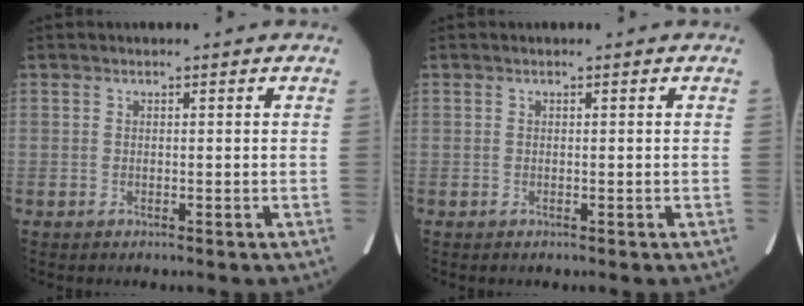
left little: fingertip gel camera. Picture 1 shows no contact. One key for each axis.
{"total": 0.0}